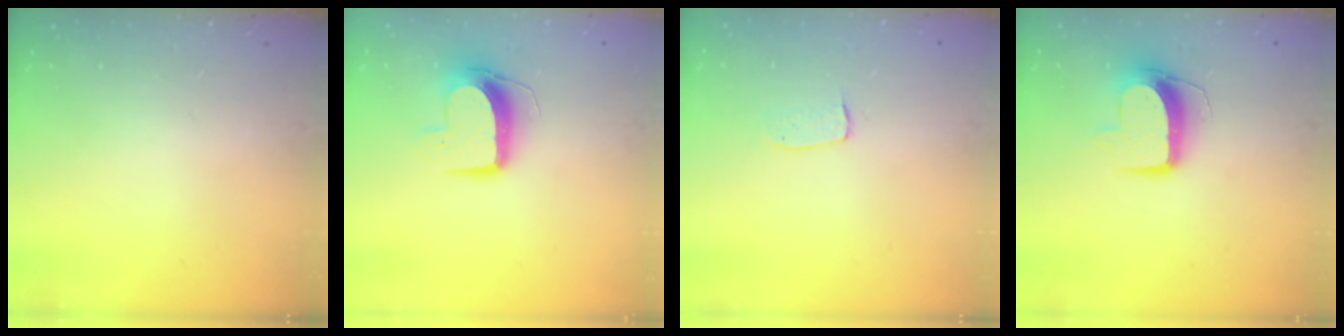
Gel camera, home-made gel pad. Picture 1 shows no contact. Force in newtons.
{"total": 10.0, "press": 10.0, "slide": 0.3}
{"total": 5.2, "press": 5.2, "slide": 0.3}
{"total": 10.3, "press": 10.3, "slide": 0.8}